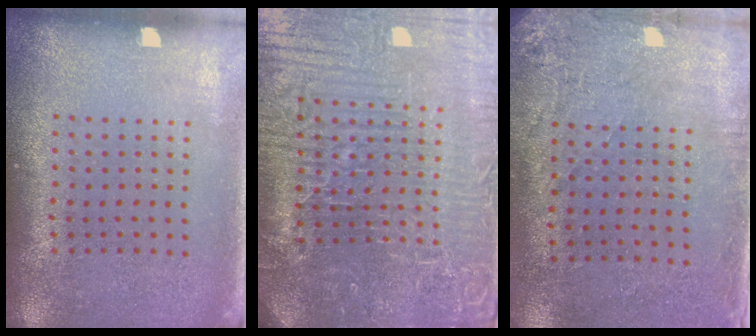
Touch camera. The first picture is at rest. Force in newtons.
{"total": 6.5, "press": 5.9, "slide": 2.8}
{"total": 2.8, "press": 2.2, "slide": 1.6}